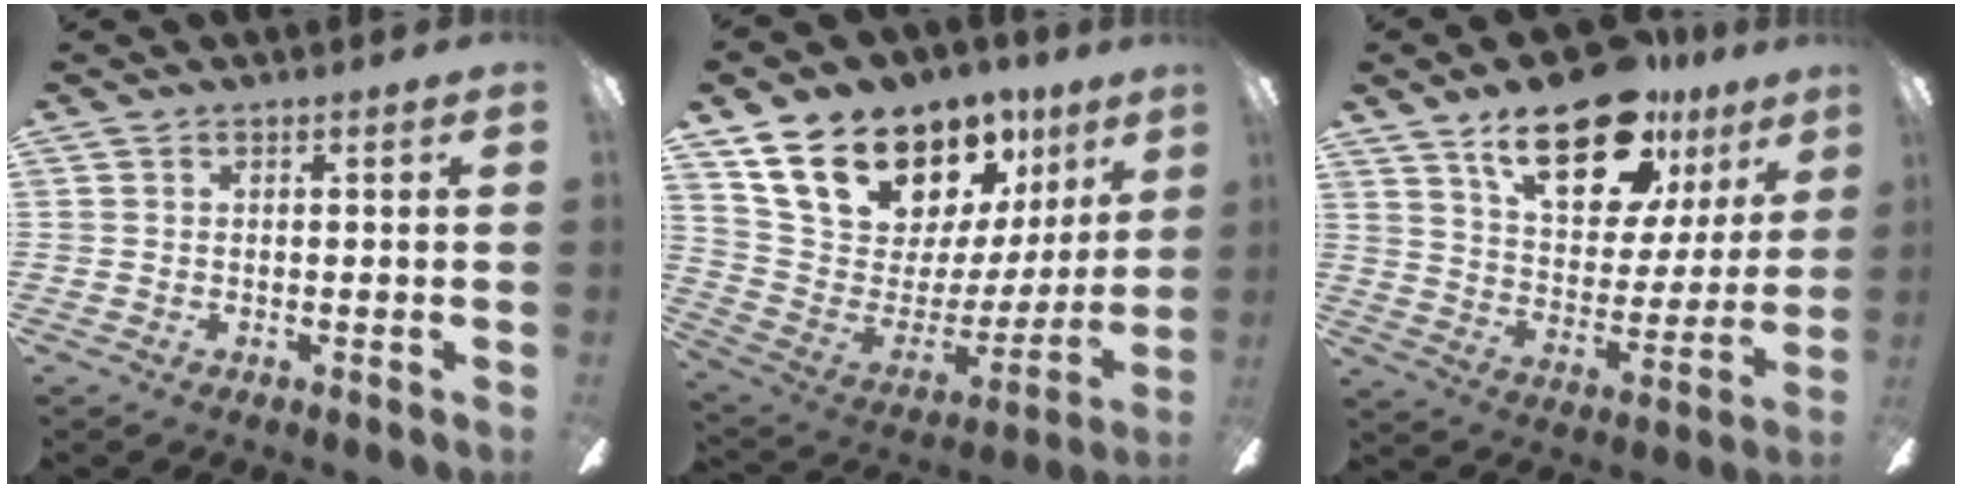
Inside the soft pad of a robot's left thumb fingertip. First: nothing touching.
{"total": 21.1, "force": [15.3, 10.9, 9.5], "torque": [-0.157, -0.100, 0.291]}
{"total": 21.5, "force": [14.2, 9.6, 13.0], "torque": [-0.205, -0.073, 0.242]}